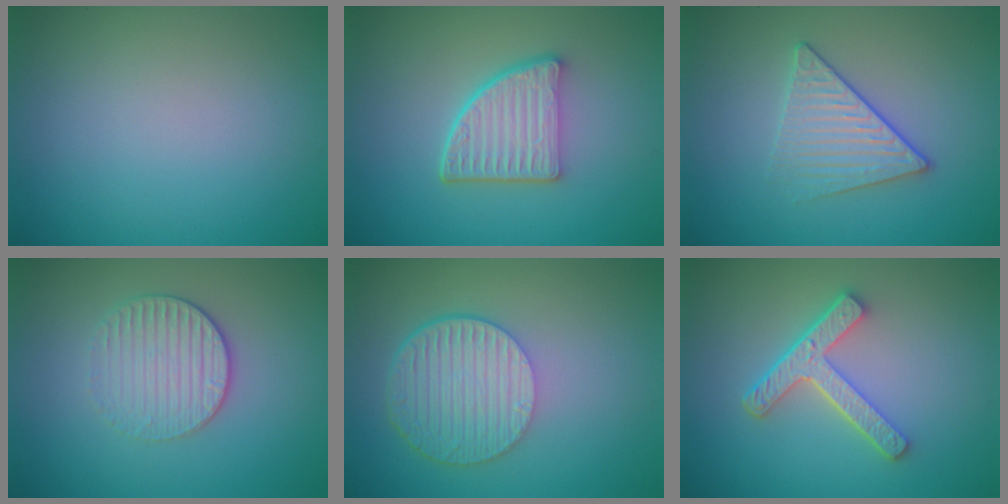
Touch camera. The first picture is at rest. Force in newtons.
{"total": 5.0, "press": 3.8, "slide": 3.3}
{"total": 2.7, "press": 2.4, "slide": 1.2}
{"total": 3.1, "press": 2.7, "slide": 1.5}
{"total": 6.8, "press": 4.9, "slide": 4.8}
{"total": 4.4, "press": 3.4, "slide": 2.9}